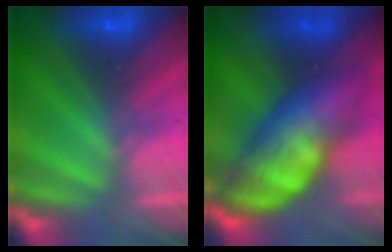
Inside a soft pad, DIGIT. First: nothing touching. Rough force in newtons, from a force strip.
{"total": 7.2}